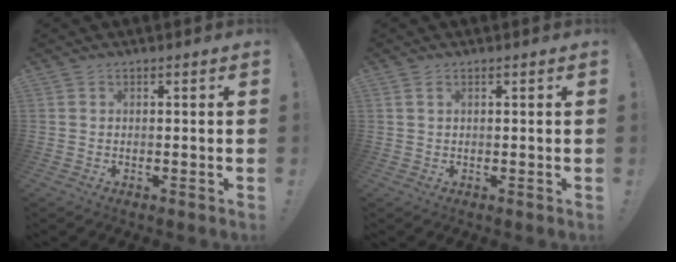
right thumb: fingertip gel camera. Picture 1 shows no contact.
{"total": 1.1, "force": [0.5, 0.4, 0.9], "torque": [-0.024, 0.002, 0.011]}